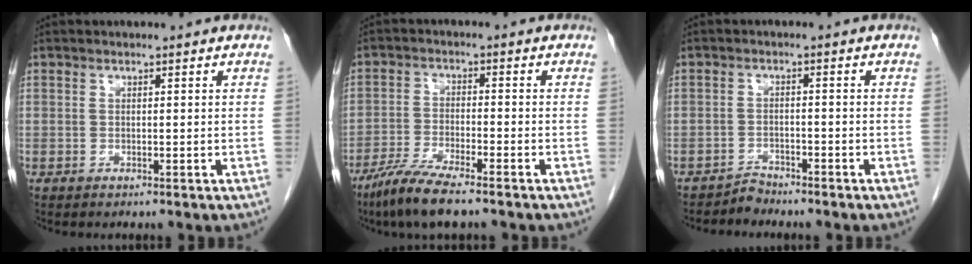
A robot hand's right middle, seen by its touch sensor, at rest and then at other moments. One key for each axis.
{"total": 7.8, "fx": -5.9, "fy": 0.8, "fz": 5.1, "tx": -0.099, "ty": -0.021, "tz": -0.107}
{"total": 1.9, "fx": -1.7, "fy": 0.2, "fz": -0.7, "tx": 0.019, "ty": -0.005, "tz": -0.030}